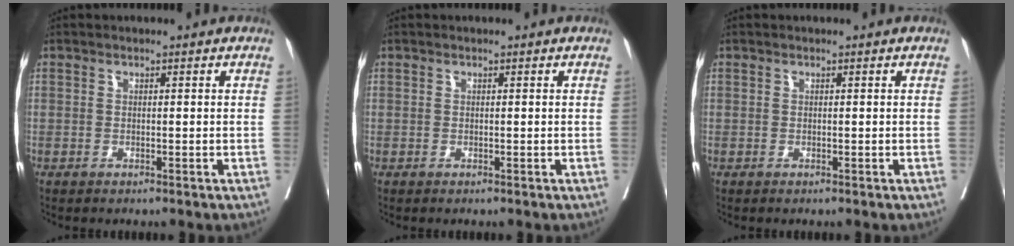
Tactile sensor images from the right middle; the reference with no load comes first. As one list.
[{"total": 0.0}, {"total": 0.0}]